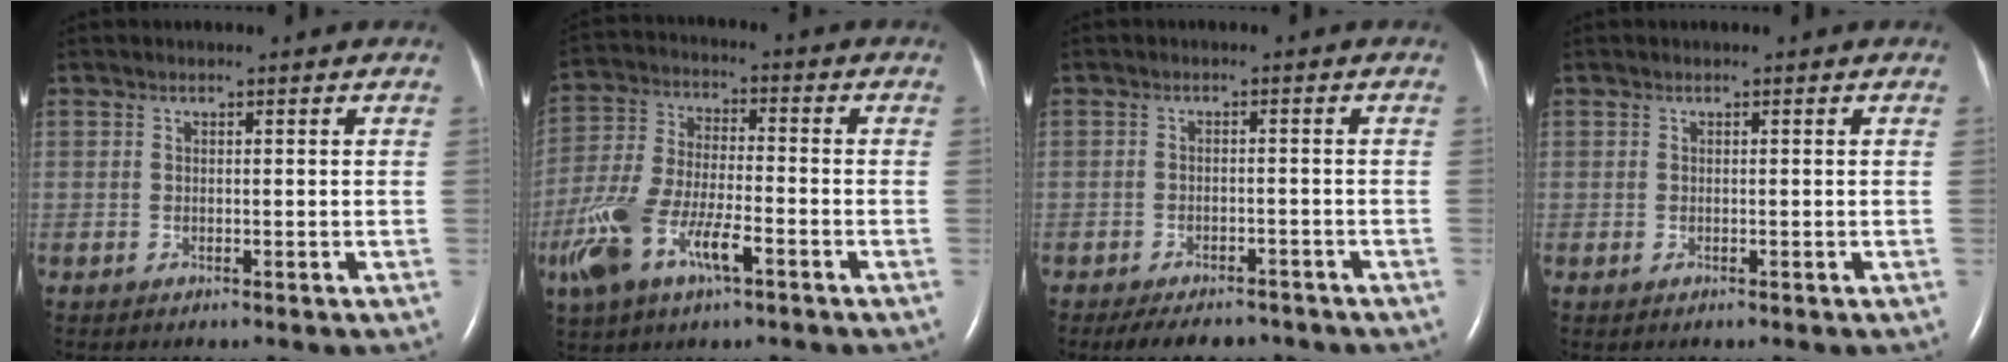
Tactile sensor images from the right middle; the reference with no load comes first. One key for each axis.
{"total": 12.2, "fx": -5.6, "fy": 4.2, "fz": 10.0, "tx": -0.224, "ty": -0.002, "tz": -0.102}
{"total": 7.9, "fx": -6.6, "fy": 3.2, "fz": 3.0, "tx": -0.039, "ty": -0.003, "tz": -0.088}
{"total": 0.0}